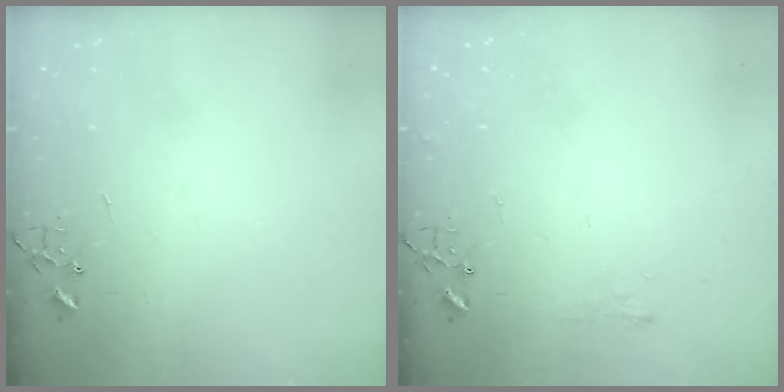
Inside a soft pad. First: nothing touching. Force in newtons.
{"total": 5.2, "press": 5.2, "slide": 0.7}